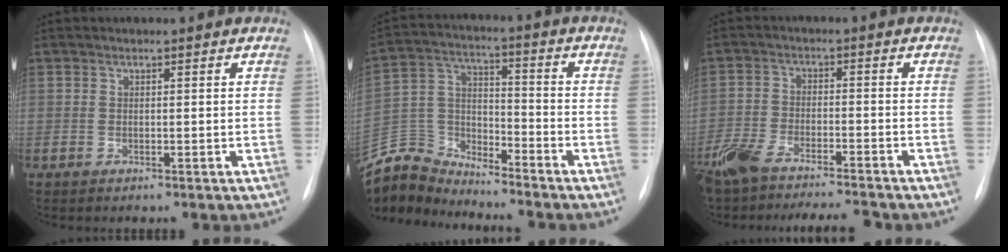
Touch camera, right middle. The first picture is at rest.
{"total": 10.7, "force": [-10.5, 1.7, -0.6], "torque": [0.007, 0.036, -0.212]}
{"total": 12.6, "force": [-10.8, 2.2, 6.0], "torque": [-0.114, -0.005, -0.177]}